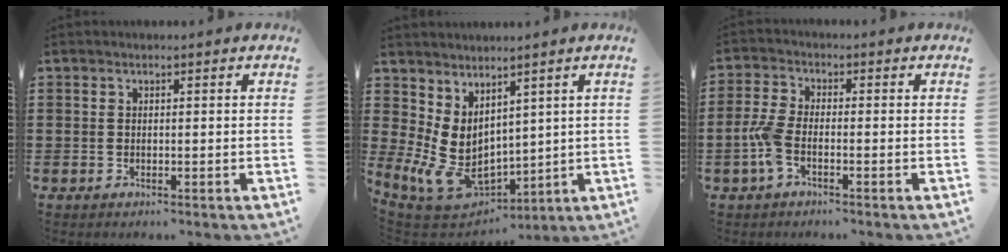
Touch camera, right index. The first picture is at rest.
{"total": 8.4, "force": [1.9, 6.3, 5.3], "torque": [-0.149, -0.032, 0.044]}
{"total": 4.4, "force": [-1.4, 1.8, 3.7], "torque": [-0.091, -0.004, -0.032]}